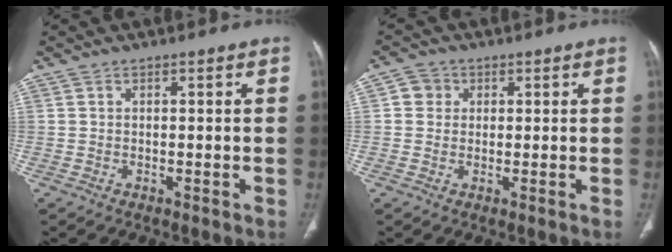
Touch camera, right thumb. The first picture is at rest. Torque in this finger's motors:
{"motor_torque": [0.55, 0.29, 0.10, -0.32, 0.12]}